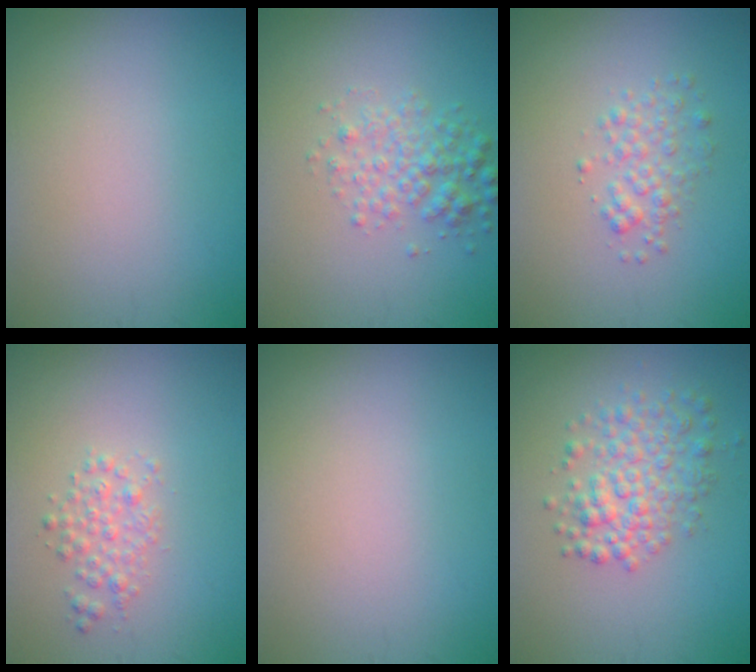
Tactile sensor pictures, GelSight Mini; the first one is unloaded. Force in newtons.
{"total": 3.0, "press": 3.0, "slide": 0.1}
{"total": 2.0, "press": 2.0, "slide": 0.1}
{"total": 1.8, "press": 1.8, "slide": 0.1}
{"total": 0.0}
{"total": 3.9, "press": 3.9, "slide": 0.2}